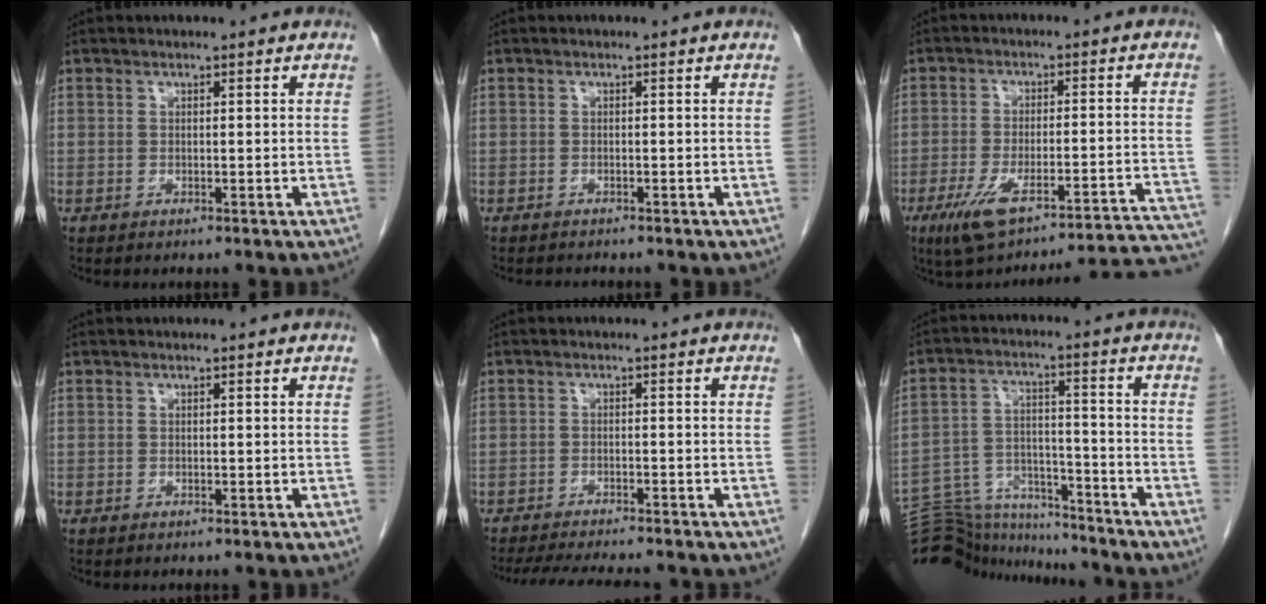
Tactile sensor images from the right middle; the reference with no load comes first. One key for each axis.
{"total": 1.5, "fx": -1.4, "fy": 0.2, "fz": 0.3, "tx": -0.008, "ty": -0.005, "tz": -0.016}
{"total": 20.1, "fx": -17.6, "fy": 1.3, "fz": 9.5, "tx": -0.078, "ty": 0.013, "tz": -0.237}
{"total": 0.0}
{"total": 11.5, "fx": -10.4, "fy": 1.4, "fz": 4.7, "tx": -0.071, "ty": -0.014, "tz": -0.140}
{"total": 17.3, "fx": -16.6, "fy": 3.6, "fz": 3.3, "tx": -0.080, "ty": 0.030, "tz": -0.260}